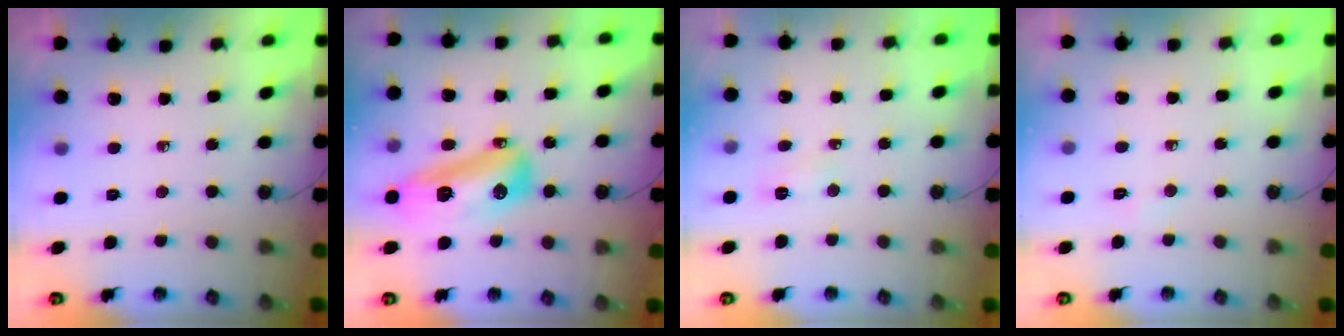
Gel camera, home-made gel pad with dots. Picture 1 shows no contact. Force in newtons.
{"total": 15.9, "press": 15.6, "slide": 2.8}
{"total": 3.5, "press": 3.4, "slide": 0.6}
{"total": 2.8, "press": 2.7, "slide": 0.4}